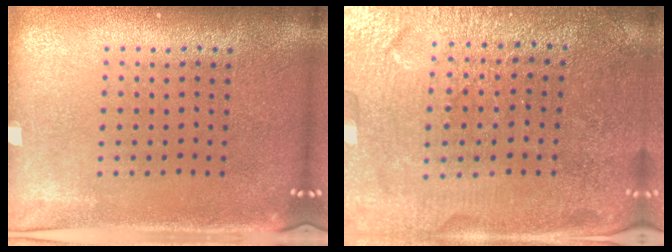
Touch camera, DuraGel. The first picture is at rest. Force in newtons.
{"total": 3.2, "press": 3.2, "slide": 0.1}